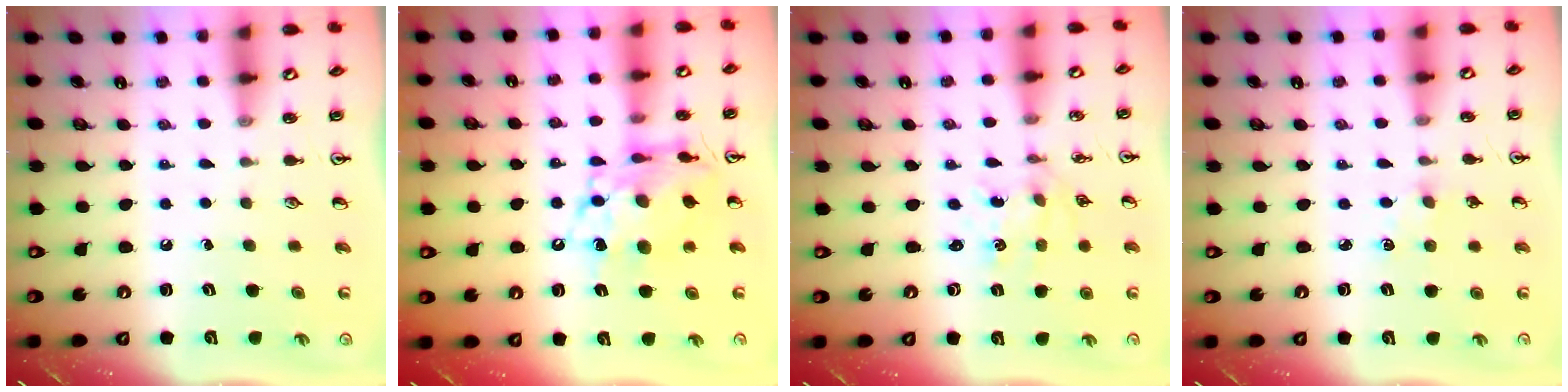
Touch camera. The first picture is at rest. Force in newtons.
{"total": 13.6, "press": 13.5, "slide": 1.4}
{"total": 1.2, "press": 1.2, "slide": 0.2}
{"total": 1.7, "press": 1.6, "slide": 0.3}